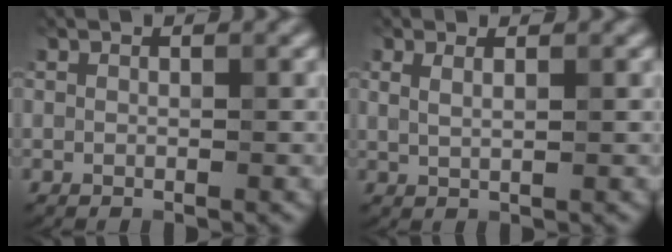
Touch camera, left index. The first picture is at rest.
{"total": 1.8, "force": [1.0, 0.8, 1.3], "torque": [-0.013, 0.002, 0.010]}